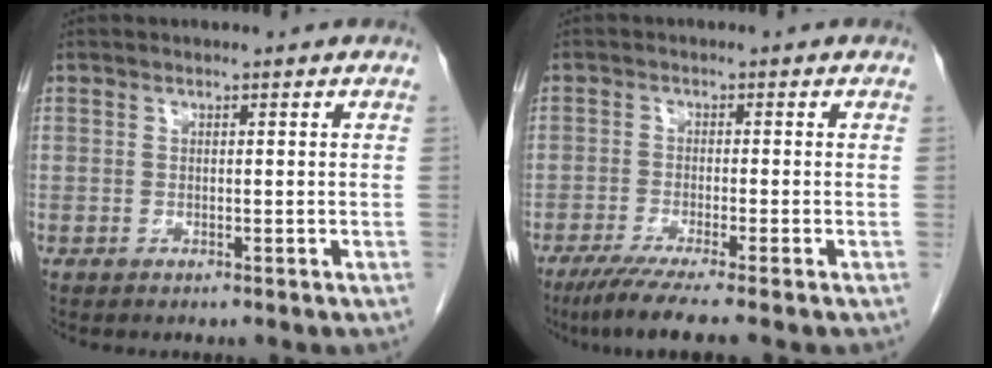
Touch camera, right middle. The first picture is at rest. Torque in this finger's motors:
{"motor_torque": [0.92, -0.73, 0.10, 0.07]}